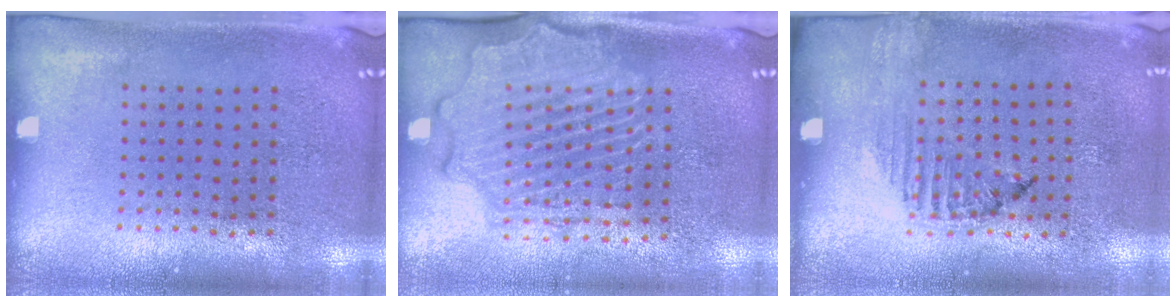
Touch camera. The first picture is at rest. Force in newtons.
{"total": 2.5, "press": 2.3, "slide": 0.8}
{"total": 1.2, "press": 1.1, "slide": 0.4}